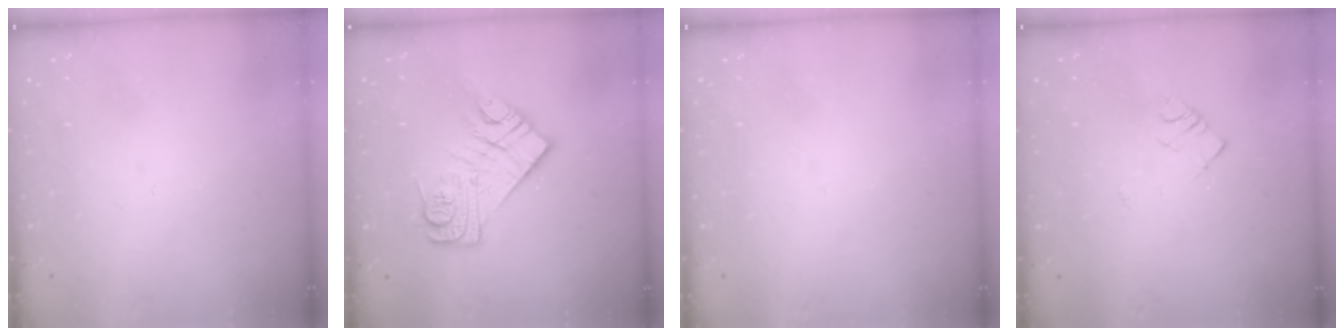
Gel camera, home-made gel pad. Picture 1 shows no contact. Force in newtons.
{"total": 13.6, "press": 13.6, "slide": 0.9}
{"total": 0.0}
{"total": 2.8, "press": 2.7, "slide": 0.4}